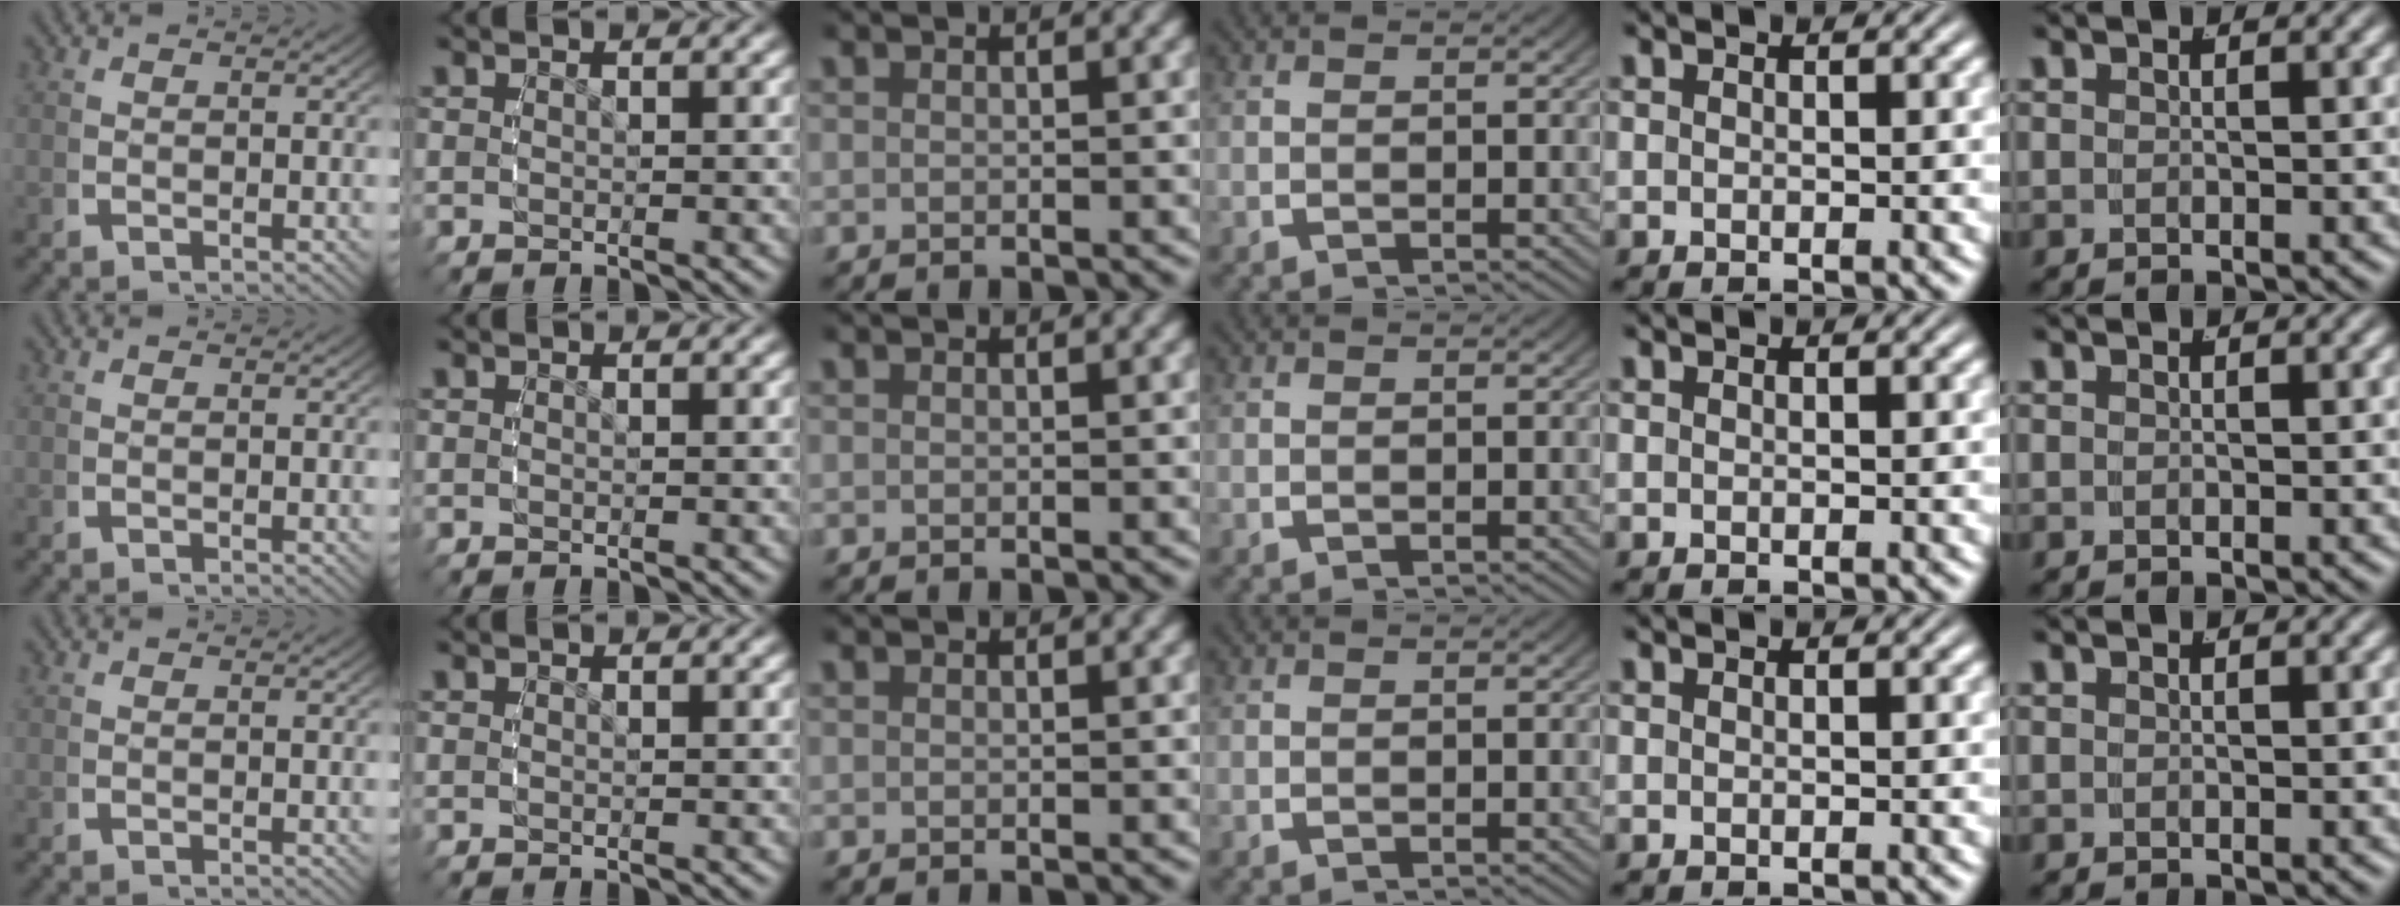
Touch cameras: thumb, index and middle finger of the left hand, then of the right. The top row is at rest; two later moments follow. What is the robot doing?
{"motion": "reach", "object": "stress ball aka squeeze ball"}